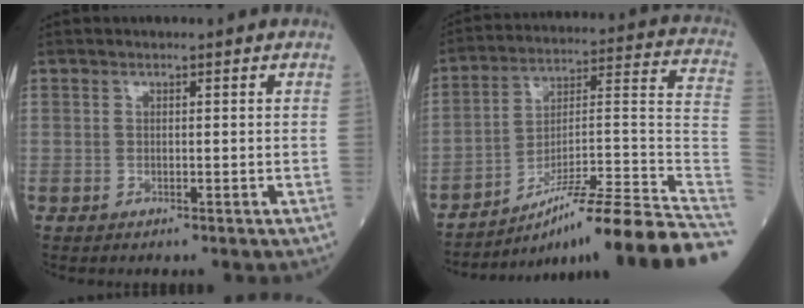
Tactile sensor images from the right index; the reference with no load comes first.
{"total": 24.0, "force": [-17.9, -0.8, 15.9], "torque": [-0.144, 0.018, -0.279]}